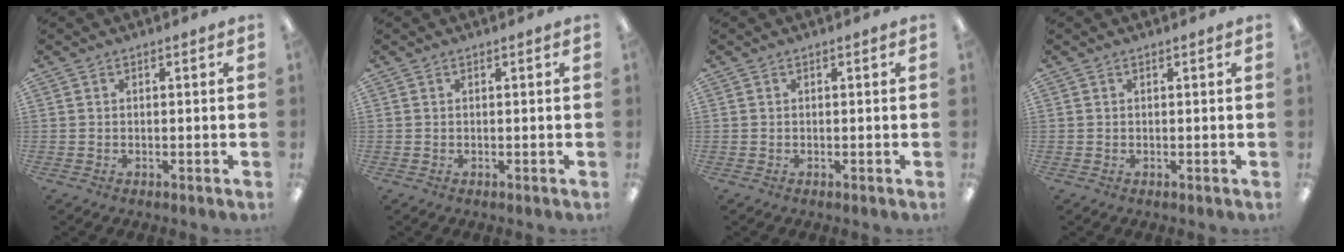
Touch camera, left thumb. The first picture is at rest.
{"total": 0.0}
{"total": 0.0}
{"total": 0.0}